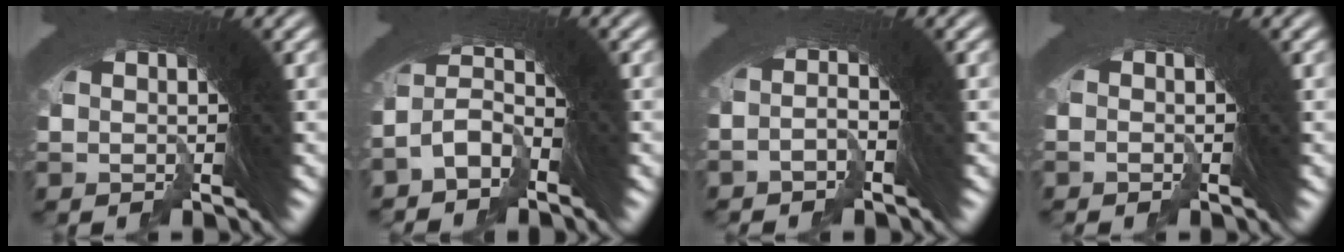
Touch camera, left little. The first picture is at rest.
{"total": 3.2, "force": [-2.3, 2.2, 0.2], "torque": [0.000, 0.001, -0.050]}
{"total": 2.1, "force": [-2.1, 0.0, -0.3], "torque": [0.033, 0.013, -0.044]}
{"total": 2.2, "force": [-1.3, -1.1, -1.3], "torque": [0.025, -0.004, -0.020]}